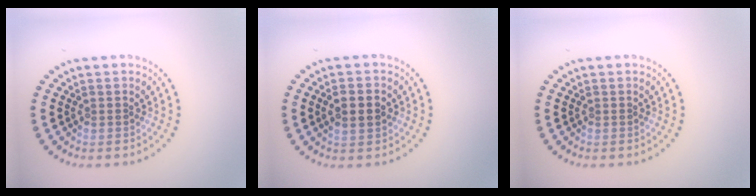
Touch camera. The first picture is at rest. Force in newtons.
{"total": 2.5, "press": 2.5, "slide": 0.1}
{"total": 0.0}